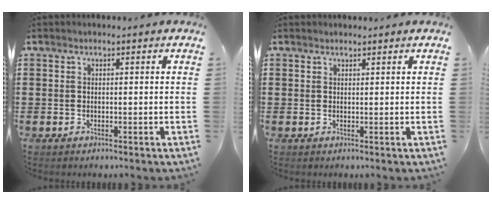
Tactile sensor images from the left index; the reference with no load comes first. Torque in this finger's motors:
{"motor_torque": [0.04, -0.10, -0.01, -0.01]}